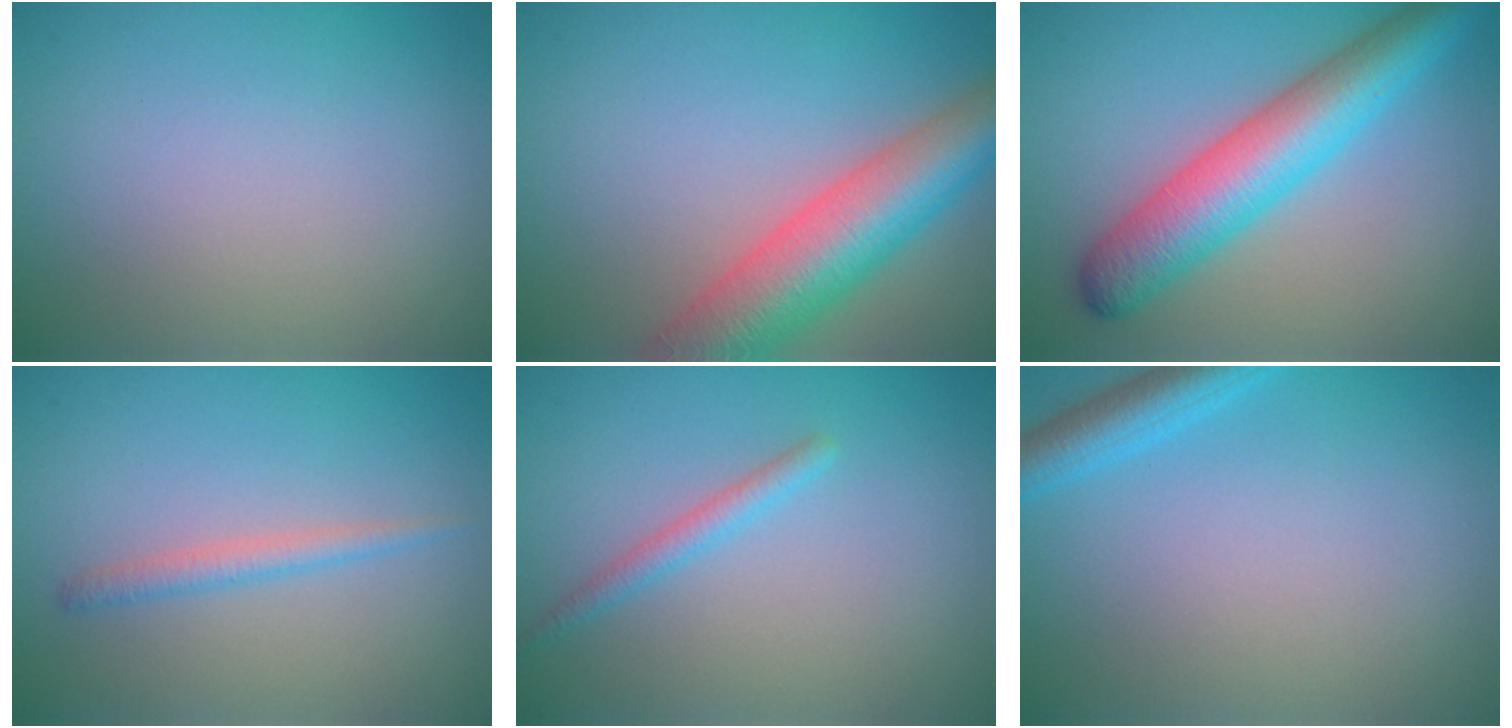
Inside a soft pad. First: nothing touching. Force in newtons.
{"total": 8.9, "press": 8.9, "slide": 0.4}
{"total": 7.1, "press": 7.1, "slide": 0.2}
{"total": 1.5, "press": 1.5, "slide": 0.1}
{"total": 1.5, "press": 1.5, "slide": 0.0}
{"total": 3.1, "press": 3.1, "slide": 0.2}